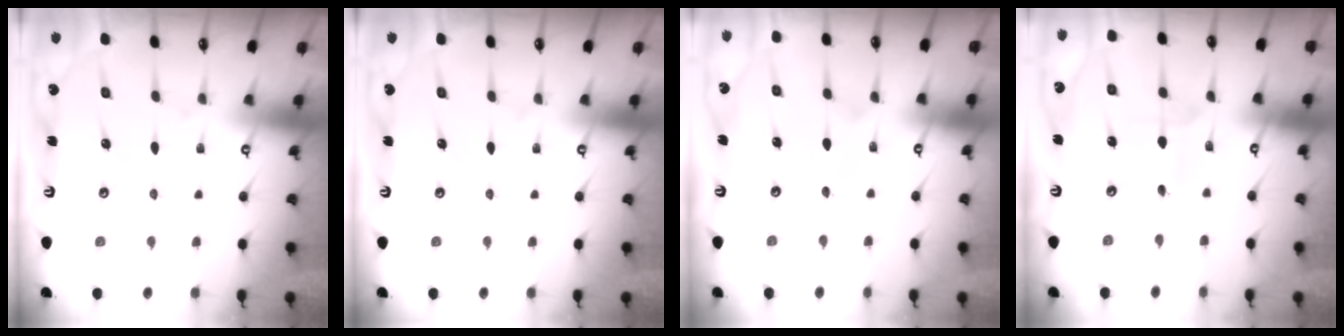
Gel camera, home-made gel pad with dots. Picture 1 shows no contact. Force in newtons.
{"total": 0.0}
{"total": 2.8, "press": 2.7, "slide": 0.3}
{"total": 1.9, "press": 1.9, "slide": 0.1}